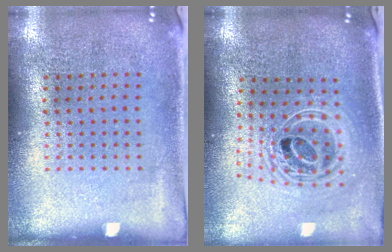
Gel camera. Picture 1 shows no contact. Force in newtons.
{"total": 2.3, "press": 1.8, "slide": 1.4}